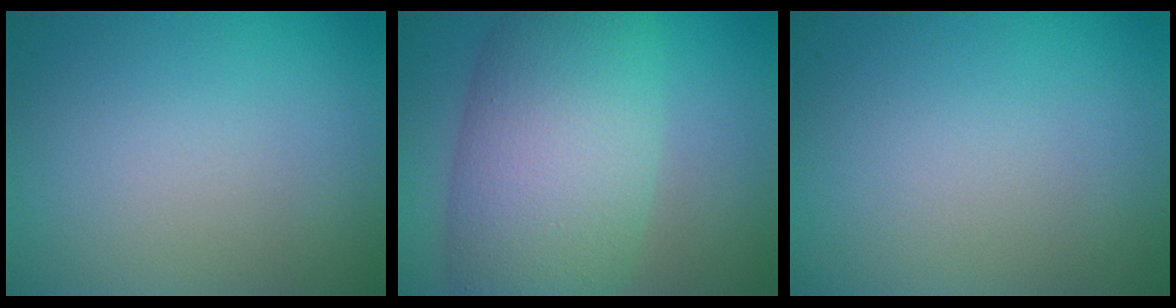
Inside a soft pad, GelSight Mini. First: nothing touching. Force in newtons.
{"total": 10.7, "press": 10.7, "slide": 0.2}
{"total": 0.0}